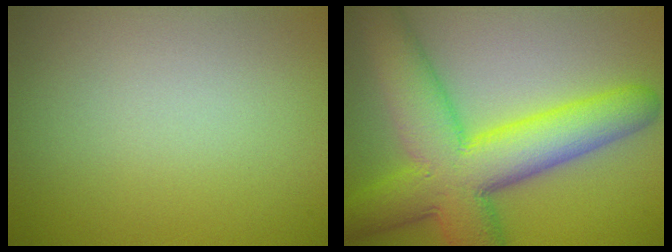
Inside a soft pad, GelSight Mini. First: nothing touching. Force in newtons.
{"total": 11.2, "press": 11.2, "slide": 0.1}